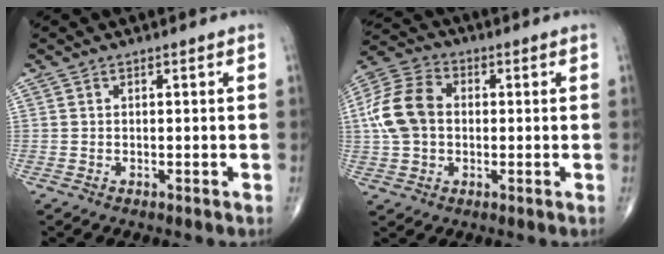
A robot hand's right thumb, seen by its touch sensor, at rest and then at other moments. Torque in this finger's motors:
{"motor_torque": [-0.04, 0.30, 0.14, -0.09, 0.11]}